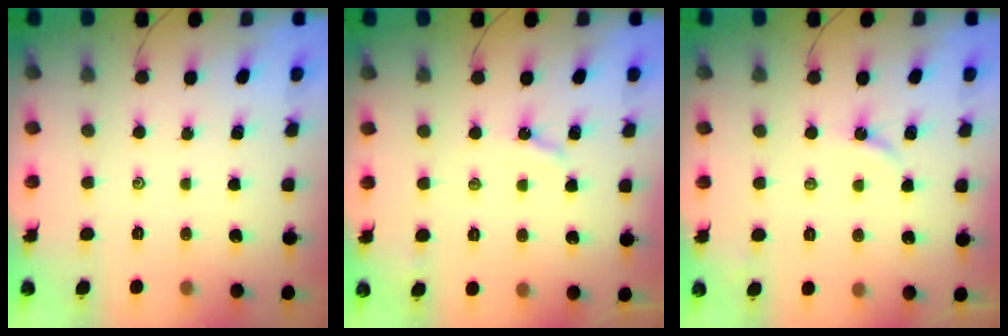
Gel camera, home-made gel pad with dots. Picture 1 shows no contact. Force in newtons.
{"total": 3.5, "press": 3.5, "slide": 0.2}
{"total": 2.6, "press": 2.6, "slide": 0.4}